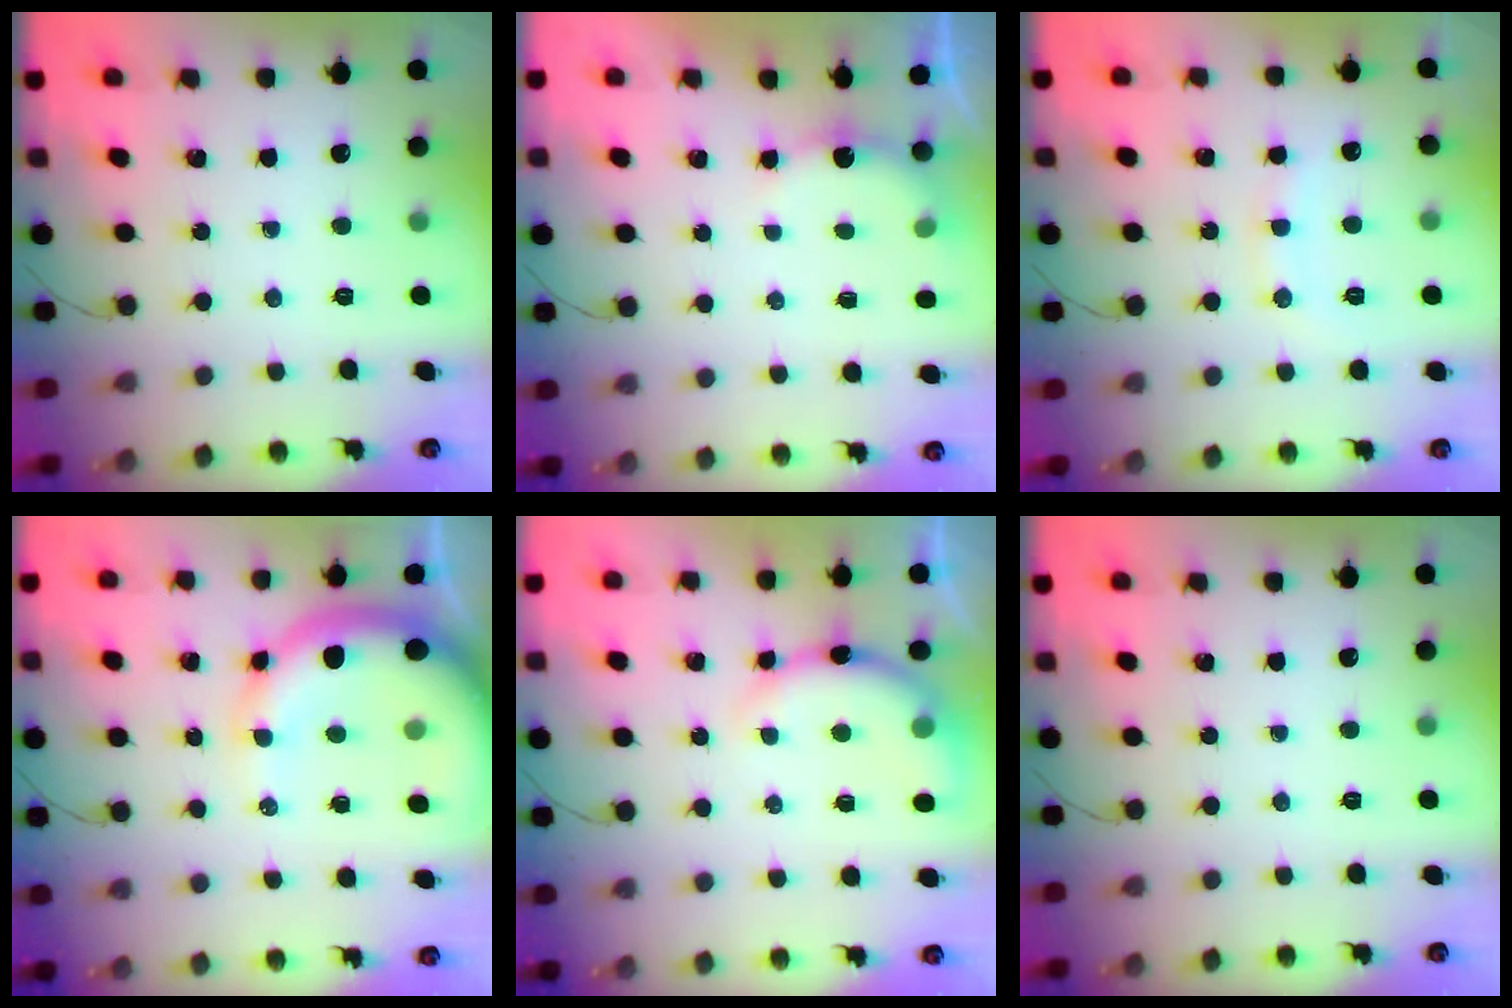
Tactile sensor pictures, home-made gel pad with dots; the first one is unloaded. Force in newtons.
{"total": 3.9, "press": 3.9, "slide": 0.3}
{"total": 8.8, "press": 8.7, "slide": 0.9}
{"total": 15.4, "press": 15.0, "slide": 3.4}
{"total": 8.5, "press": 8.3, "slide": 1.7}
{"total": 0.0}